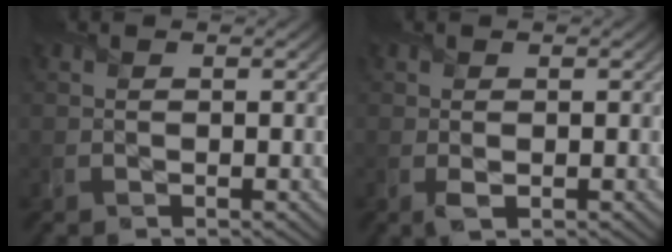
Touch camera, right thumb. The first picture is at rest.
{"total": 1.2, "force": [-0.2, 0.7, 1.0], "torque": [-0.022, -0.007, -0.003]}